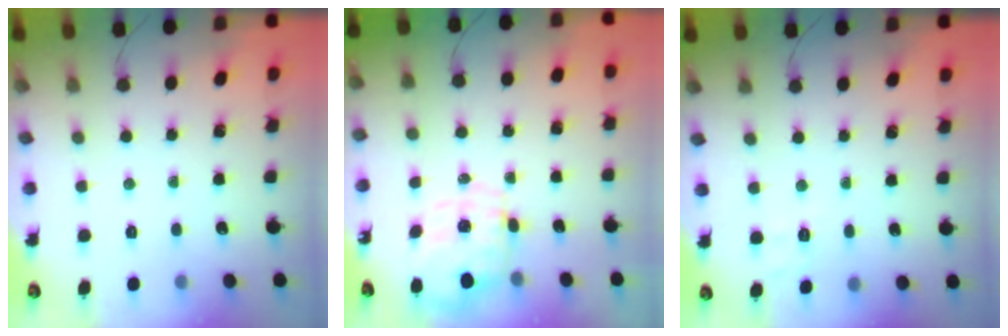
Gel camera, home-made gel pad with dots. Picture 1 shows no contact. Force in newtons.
{"total": 2.8, "press": 2.6, "slide": 1.0}
{"total": 2.4, "press": 1.7, "slide": 1.7}